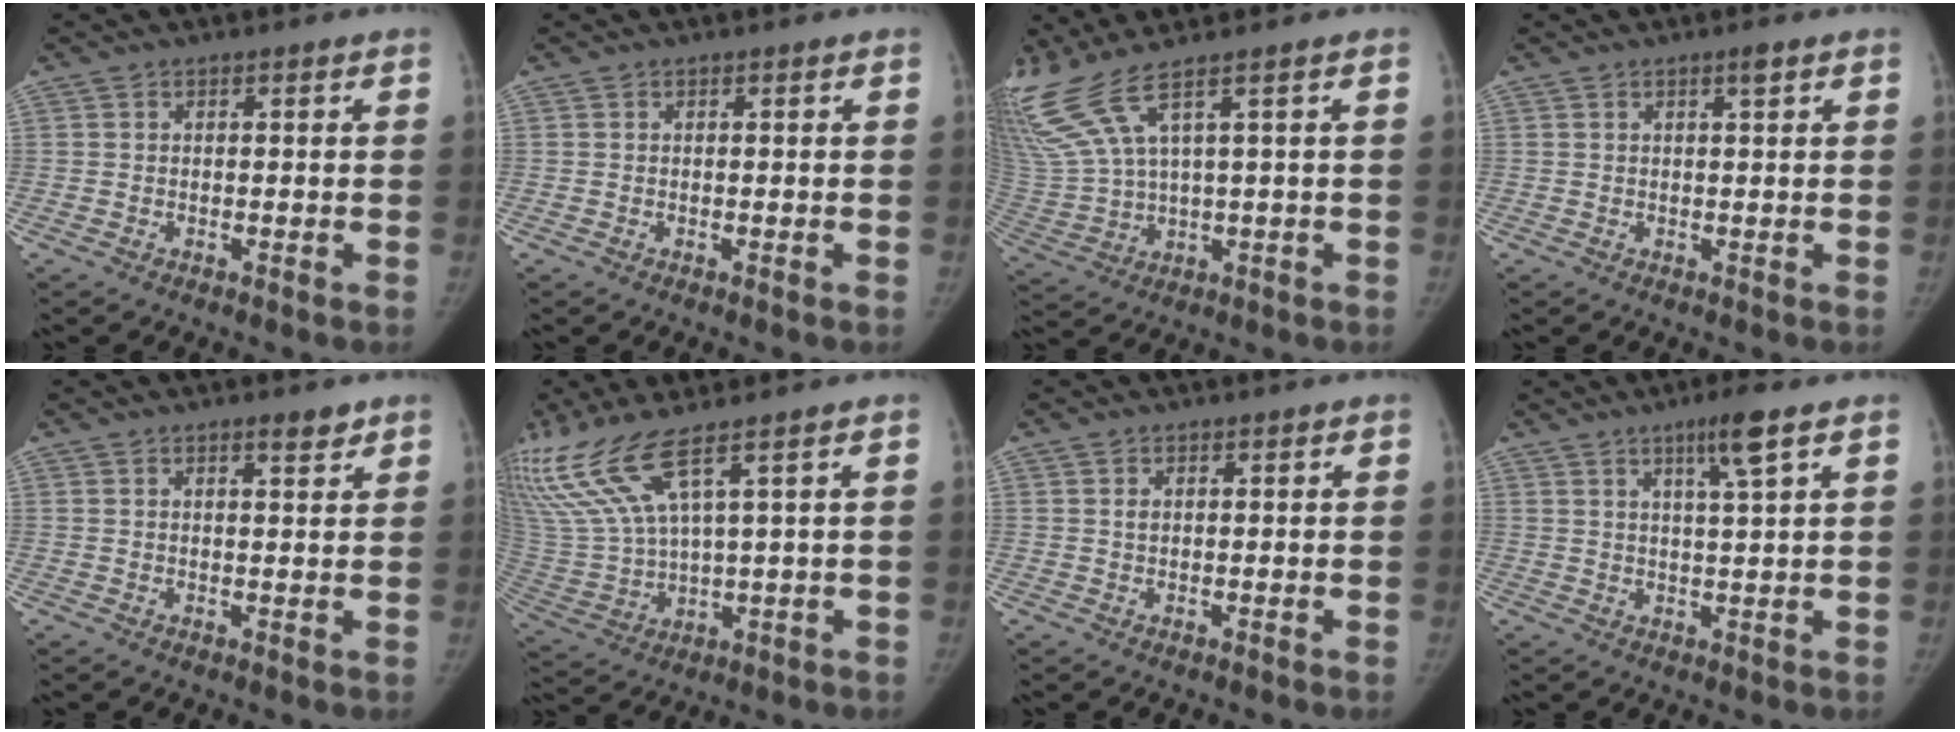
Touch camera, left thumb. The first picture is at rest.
{"total": 0.0}
{"total": 9.3, "force": [6.7, -0.3, 6.4], "torque": [-0.173, -0.025, 0.157]}
{"total": 1.2, "force": [0.7, 0.1, 1.0], "torque": [-0.011, -0.002, 0.010]}
{"total": 2.4, "force": [1.8, 0.7, 1.5], "torque": [-0.011, -0.012, 0.025]}
{"total": 11.7, "force": [7.7, 1.6, 8.7], "torque": [-0.213, -0.031, 0.176]}
{"total": 1.0, "force": [0.4, 0.7, 0.6], "torque": [-0.006, -0.002, 0.007]}
{"total": 5.6, "force": [3.1, -0.1, 4.6], "torque": [-0.079, -0.016, 0.055]}